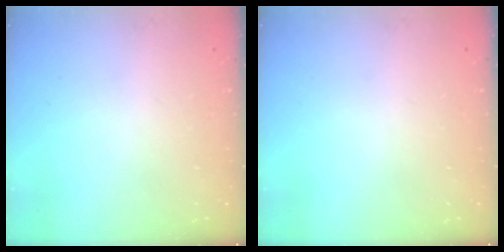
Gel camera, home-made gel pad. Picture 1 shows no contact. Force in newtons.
{"total": 0.0}